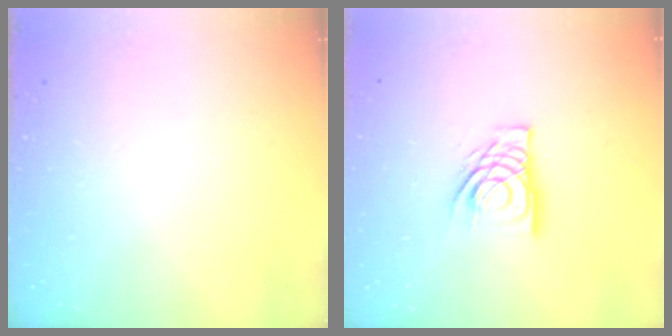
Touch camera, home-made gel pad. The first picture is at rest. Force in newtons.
{"total": 12.6, "press": 12.6, "slide": 1.6}